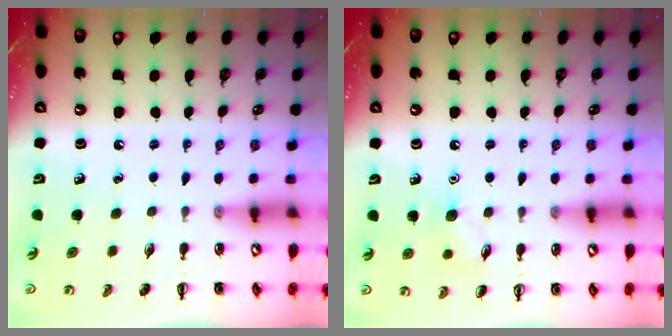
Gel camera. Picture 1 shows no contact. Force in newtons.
{"total": 6.3, "press": 6.3, "slide": 0.7}